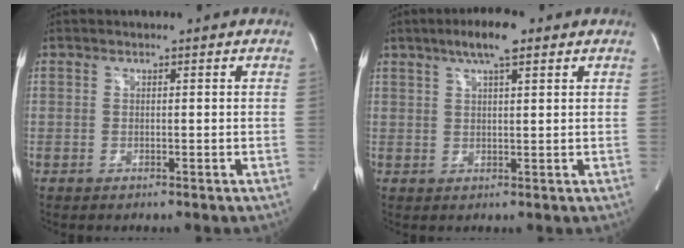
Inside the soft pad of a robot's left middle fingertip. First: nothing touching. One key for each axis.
{"total": 5.9, "fx": 3.7, "fy": 0.9, "fz": 4.5, "tx": -0.087, "ty": 0.012, "tz": 0.062}